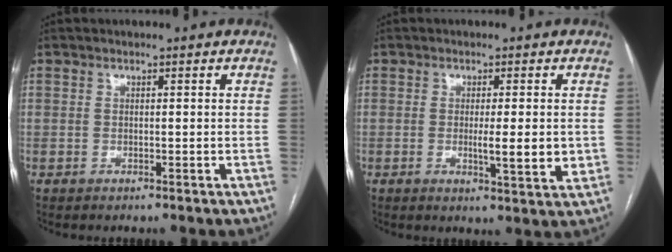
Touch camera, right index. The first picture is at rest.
{"total": 5.6, "force": [-0.5, 0.7, 5.5], "torque": [-0.082, -0.010, -0.008]}